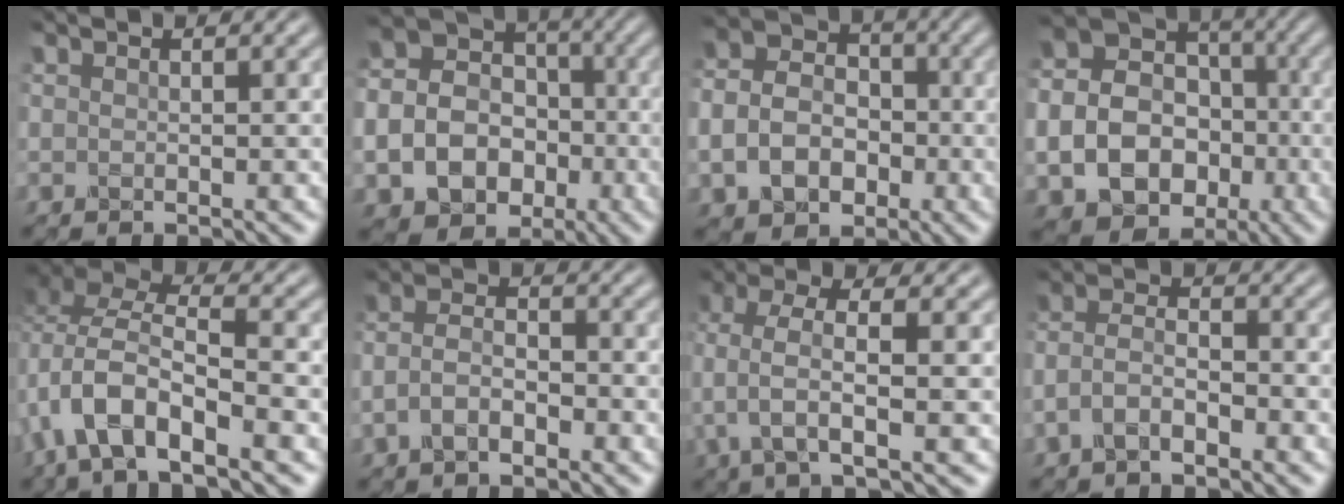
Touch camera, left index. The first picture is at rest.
{"total": 11.5, "force": [-3.3, 9.8, 5.2], "torque": [-0.100, -0.032, -0.062]}
{"total": 6.6, "force": [-1.7, 5.3, 3.7], "torque": [-0.071, -0.007, -0.039]}
{"total": 12.4, "force": [-2.8, 10.2, 6.4], "torque": [-0.114, -0.036, -0.056]}
{"total": 8.3, "force": [-2.9, 4.1, 6.6], "torque": [-0.129, 0.009, -0.061]}
{"total": 3.4, "force": [-1.4, 1.7, 2.5], "torque": [-0.054, 0.003, -0.034]}
{"total": 4.7, "force": [-0.1, 1.5, 4.4], "torque": [-0.093, 0.007, -0.004]}
{"total": 3.3, "force": [-1.7, 1.5, 2.4], "torque": [-0.049, 0.006, -0.040]}